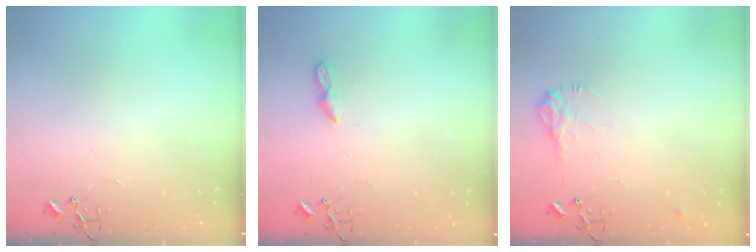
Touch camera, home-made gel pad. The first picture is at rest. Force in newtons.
{"total": 5.5, "press": 5.5, "slide": 0.5}
{"total": 9.5, "press": 9.5, "slide": 0.4}